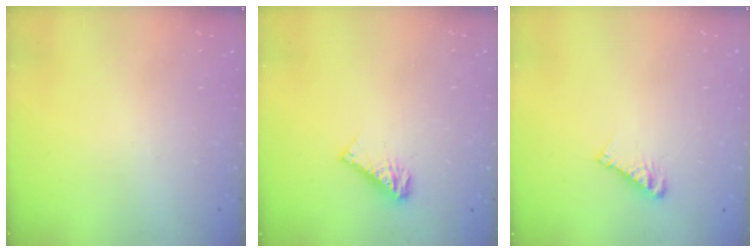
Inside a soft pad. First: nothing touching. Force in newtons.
{"total": 5.4, "press": 5.4, "slide": 0.5}
{"total": 5.3, "press": 5.3, "slide": 0.1}